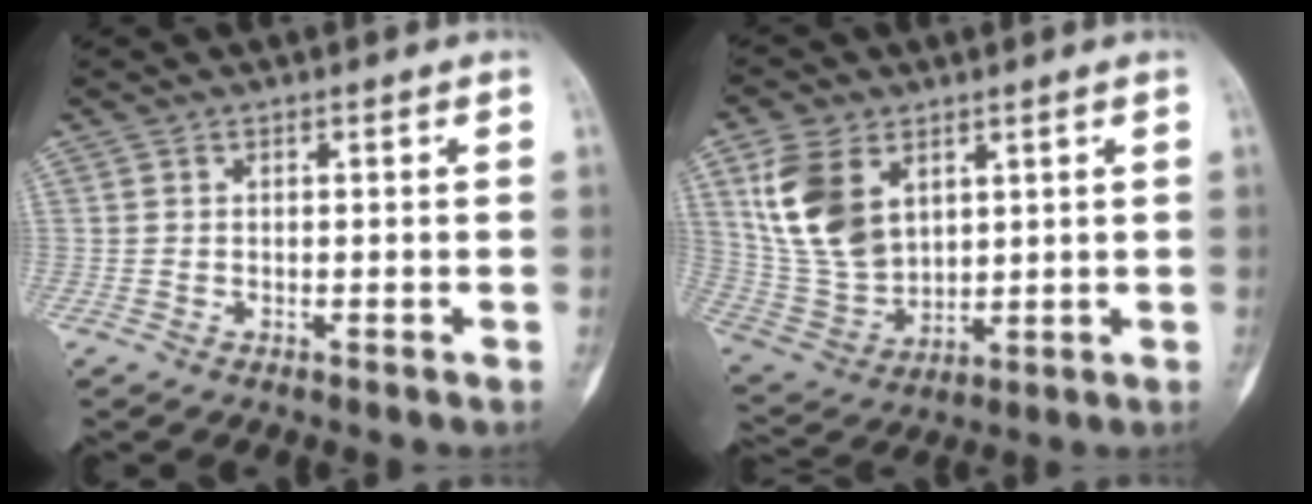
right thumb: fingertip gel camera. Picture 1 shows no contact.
{"total": 13.9, "force": [5.5, 9.1, 8.9], "torque": [-0.163, -0.019, 0.125]}